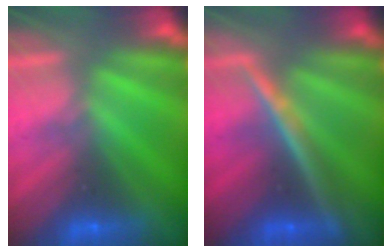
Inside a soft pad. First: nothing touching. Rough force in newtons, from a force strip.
{"total": 5.3}